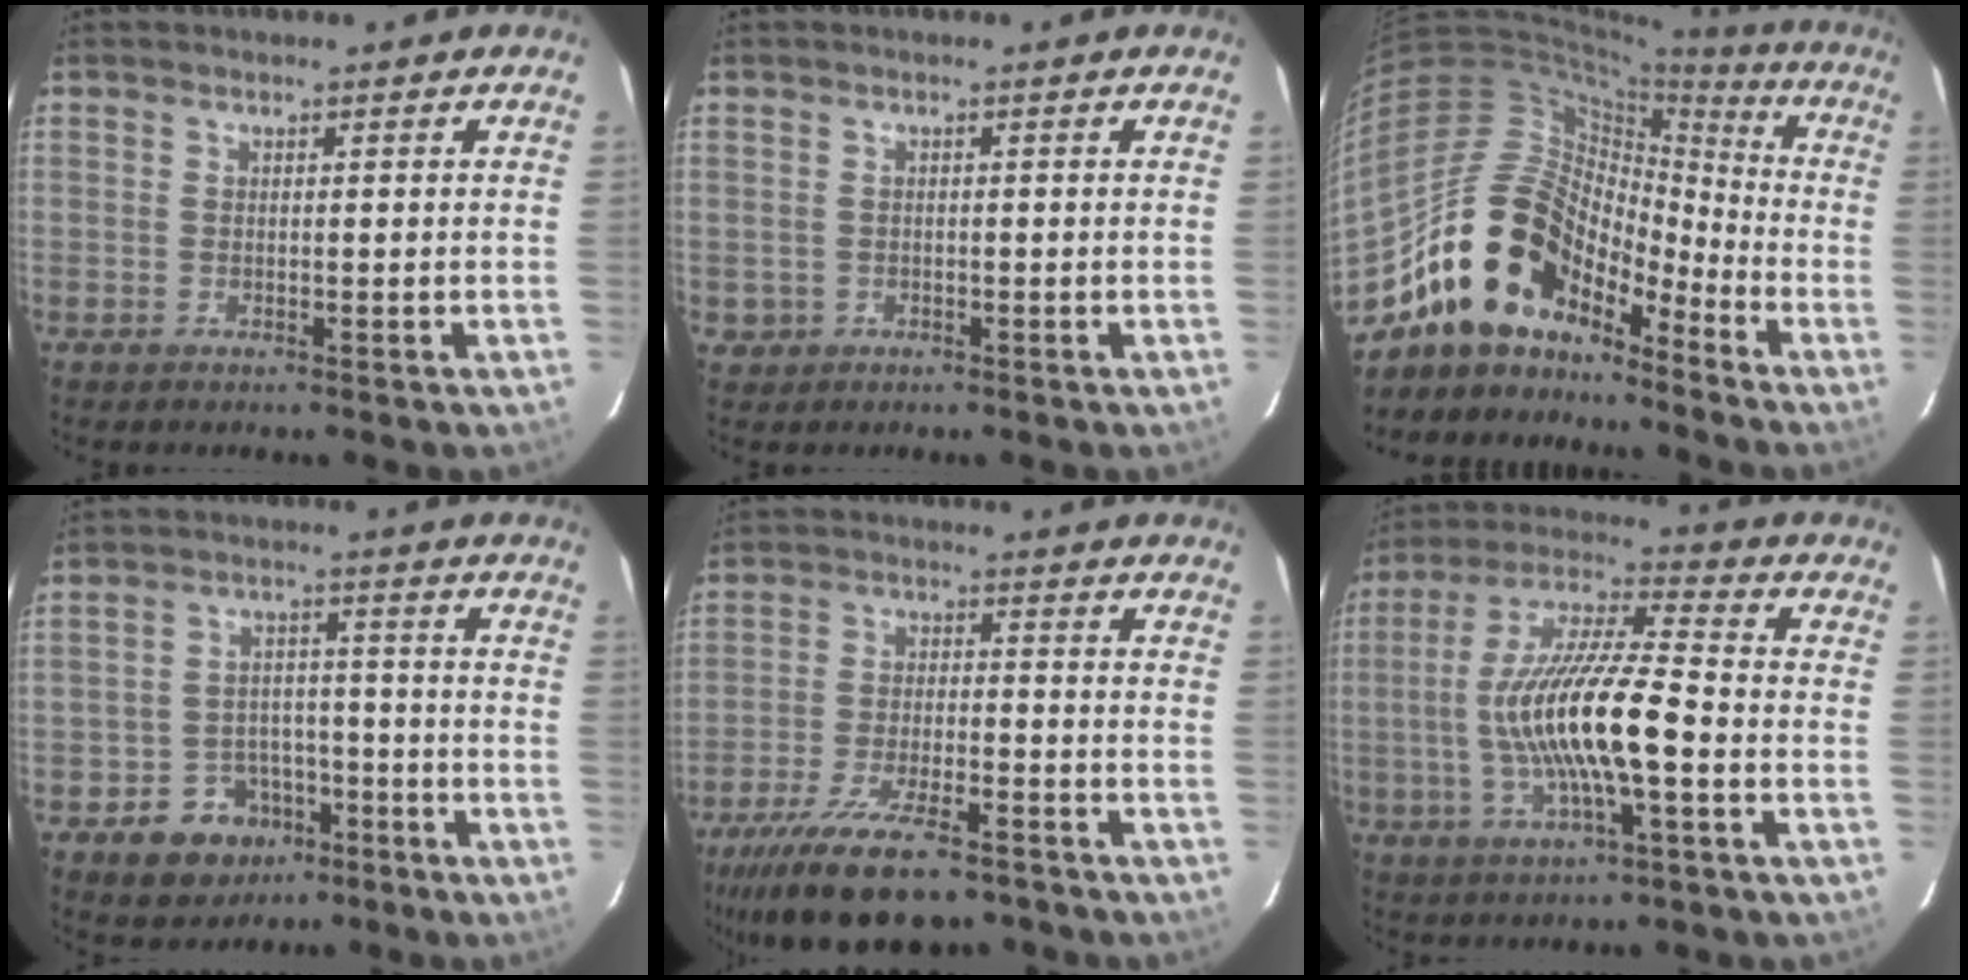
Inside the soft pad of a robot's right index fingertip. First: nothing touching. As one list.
[{"total": 2.1, "force": [-0.4, 2.1, 0.2], "torque": [-0.005, 0.002, -0.001]}, {"total": 16.5, "force": [-12.3, 8.8, 6.6], "torque": [-0.129, 0.032, -0.222]}, {"total": 8.4, "force": [-4.8, 6.8, 1.6], "torque": [-0.044, 0.029, -0.058]}, {"total": 17.9, "force": [-13.5, 5.8, 10.3], "torque": [-0.212, -0.036, -0.216]}, {"total": 16.4, "force": [-3.3, 3.0, 15.8], "torque": [-0.306, 0.004, -0.064]}]